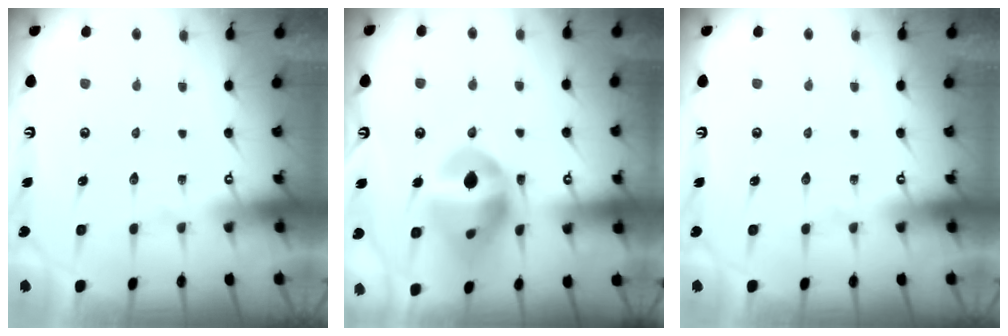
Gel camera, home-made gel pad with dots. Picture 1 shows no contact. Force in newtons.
{"total": 15.6, "press": 15.5, "slide": 1.6}
{"total": 0.0}